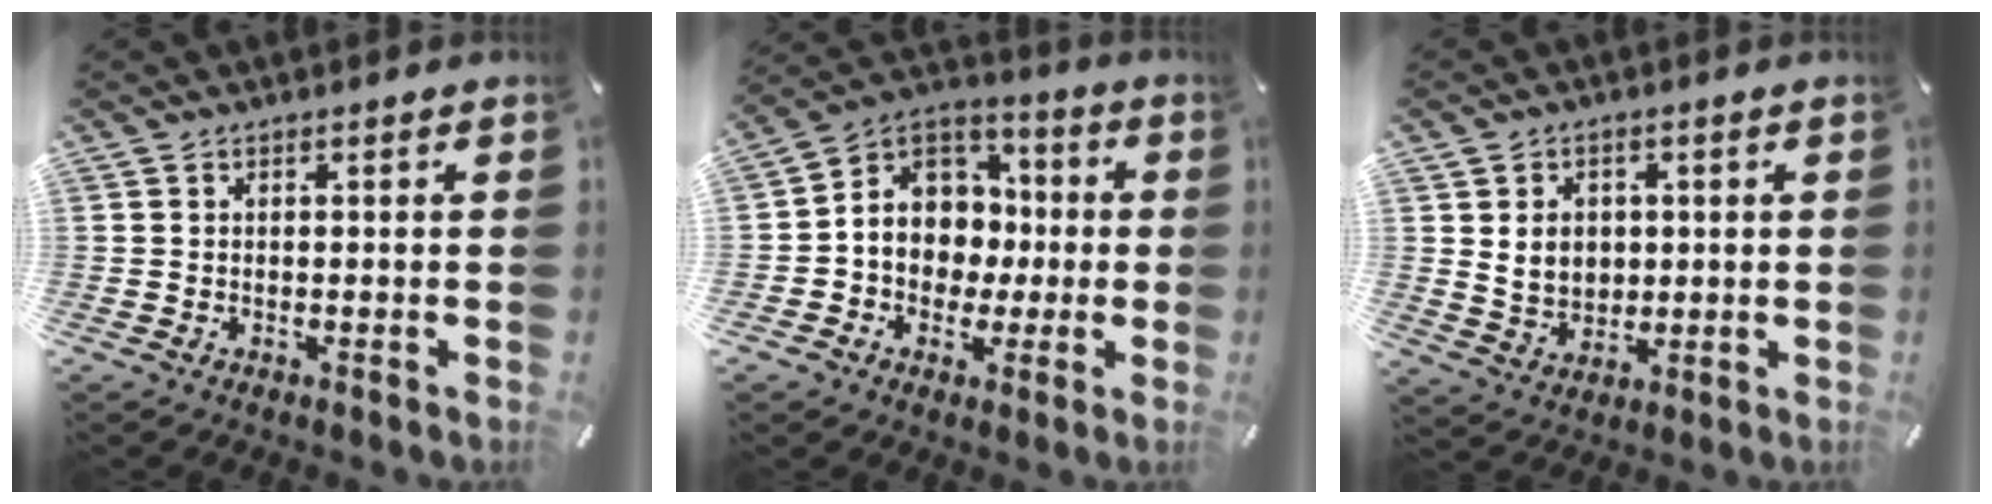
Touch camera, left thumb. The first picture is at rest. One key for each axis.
{"total": 10.0, "fx": 0.1, "fy": 9.6, "fz": 2.5, "tx": -0.059, "ty": -0.006, "tz": 0.009}
{"total": 6.4, "fx": 1.4, "fy": 5.8, "fz": 2.4, "tx": -0.040, "ty": 0.002, "tz": 0.023}